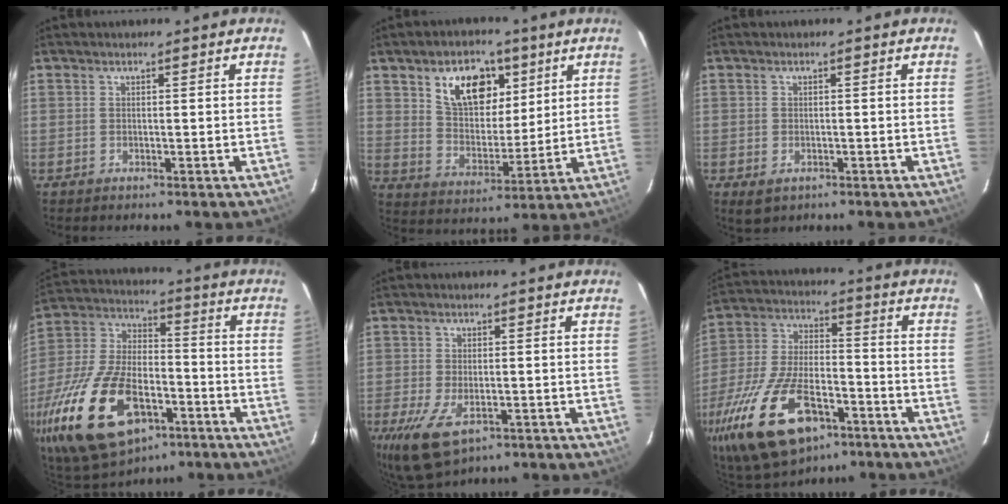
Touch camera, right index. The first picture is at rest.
{"total": 13.6, "force": [6.4, 8.1, 8.8], "torque": [-0.148, 0.017, 0.119]}
{"total": 2.4, "force": [-1.2, 1.7, 1.1], "torque": [-0.021, -0.004, -0.016]}
{"total": 26.6, "force": [-12.9, 13.7, 18.8], "torque": [-0.406, -0.029, -0.214]}
{"total": 10.0, "force": [-4.9, 5.2, 7.0], "torque": [-0.162, -0.034, -0.082]}
{"total": 24.9, "force": [-13.7, 12.1, 16.9], "torque": [-0.361, -0.030, -0.228]}